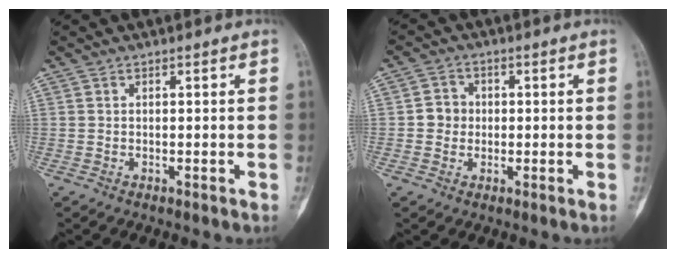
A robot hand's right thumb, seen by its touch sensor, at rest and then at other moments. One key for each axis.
{"total": 3.7, "fx": -0.1, "fy": 3.5, "fz": 1.2, "tx": 0.001, "ty": 0.009, "tz": -0.007}